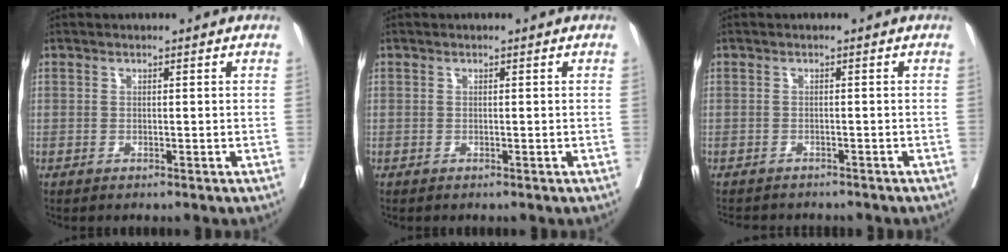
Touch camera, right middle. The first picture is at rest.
{"total": 0.0}
{"total": 7.3, "force": [-6.6, 2.0, 2.3], "torque": [-0.033, -0.004, -0.086]}